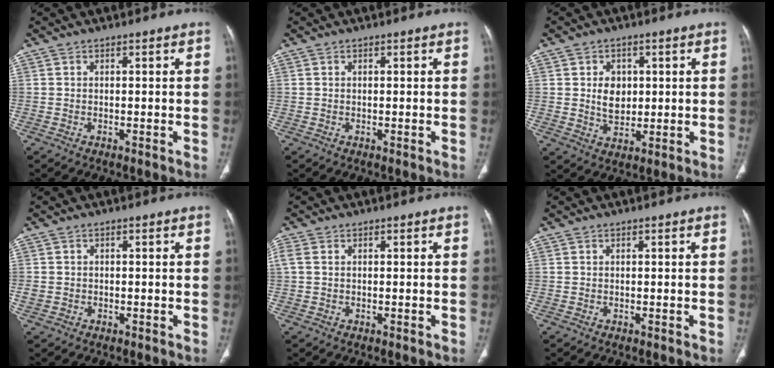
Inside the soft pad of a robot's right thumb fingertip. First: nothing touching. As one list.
[{"total": 0.0}, {"total": 6.0, "force": [1.0, 4.6, 3.7], "torque": [-0.032, -0.007, 0.023]}, {"total": 1.6, "force": [-0.4, 1.5, 0.6], "torque": [-0.009, 0.006, -0.004]}, {"total": 2.0, "force": [0.2, 1.3, 1.4], "torque": [-0.052, 0.008, 0.004]}, {"total": 0.0}]